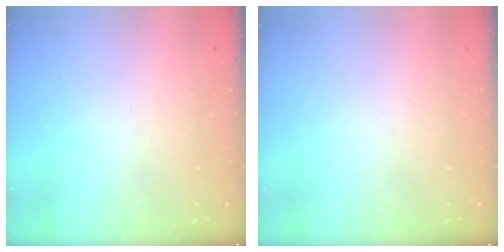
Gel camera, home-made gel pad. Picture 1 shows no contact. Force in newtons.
{"total": 1.7, "press": 1.6, "slide": 0.1}